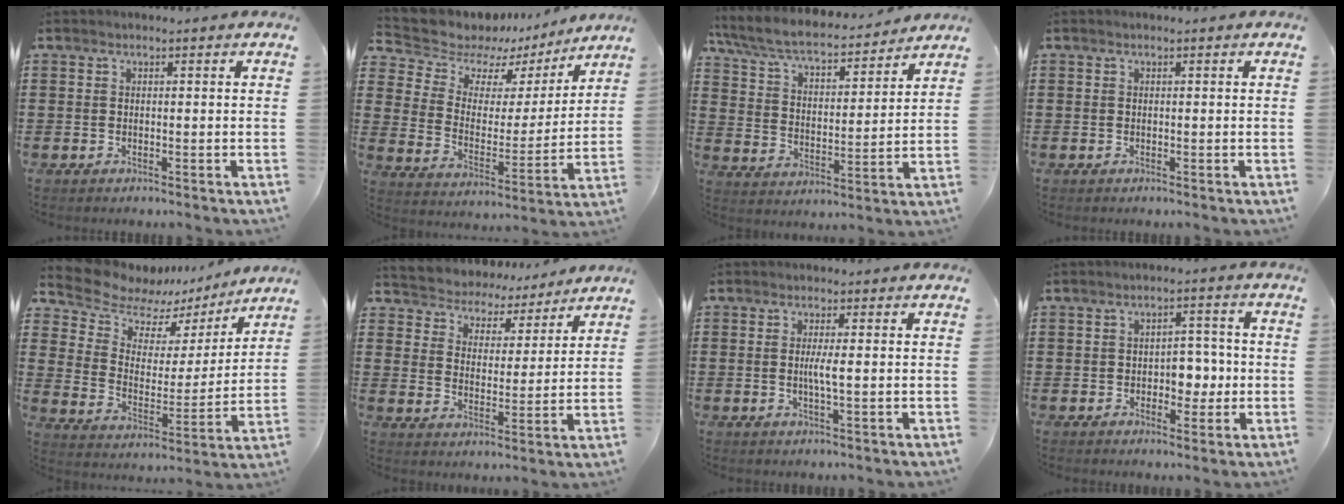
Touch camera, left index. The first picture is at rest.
{"total": 6.7, "force": [5.5, 3.7, 0.9], "torque": [-0.059, -0.041, 0.094]}
{"total": 6.7, "force": [5.9, 1.1, 2.9], "torque": [-0.079, -0.036, 0.098]}
{"total": 0.0}
{"total": 9.7, "force": [8.3, 4.5, 2.2], "torque": [-0.075, -0.055, 0.146]}
{"total": 4.7, "force": [4.5, 1.0, -0.6], "torque": [-0.019, -0.034, 0.076]}
{"total": 2.7, "force": [-0.1, 0.1, 2.7], "torque": [-0.057, -0.008, -0.006]}
{"total": 4.7, "force": [-0.8, 3.2, 3.4], "torque": [-0.054, 0.001, -0.022]}